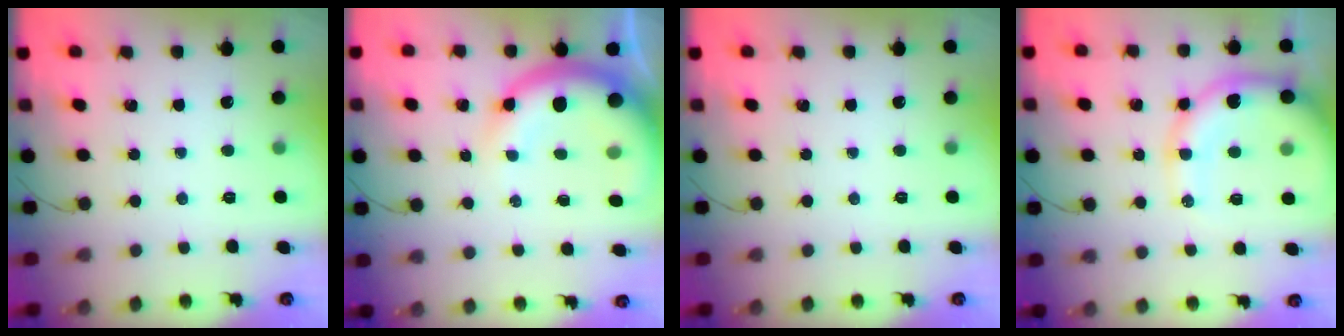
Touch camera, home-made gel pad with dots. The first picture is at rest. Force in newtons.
{"total": 12.5, "press": 12.2, "slide": 2.8}
{"total": 0.0}
{"total": 12.5, "press": 12.0, "slide": 3.3}